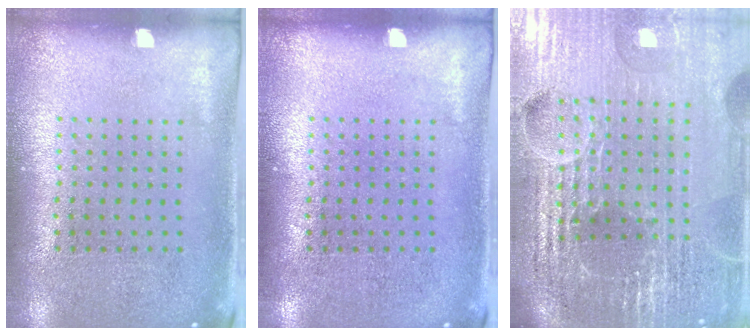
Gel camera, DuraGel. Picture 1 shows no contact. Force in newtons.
{"total": 0.0}
{"total": 6.7, "press": 5.8, "slide": 3.3}